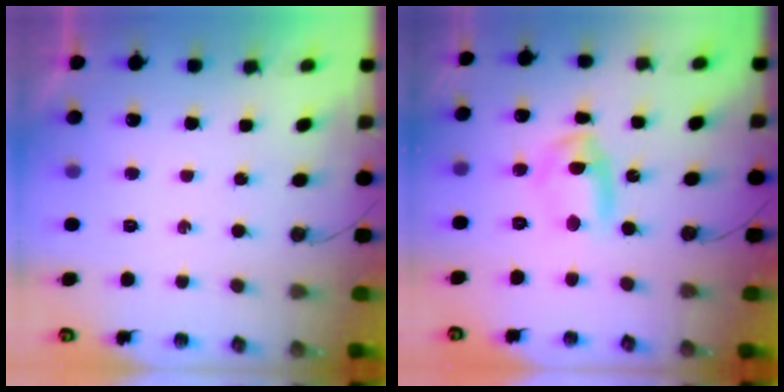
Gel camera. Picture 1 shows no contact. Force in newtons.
{"total": 15.3, "press": 6.4, "slide": 13.9}